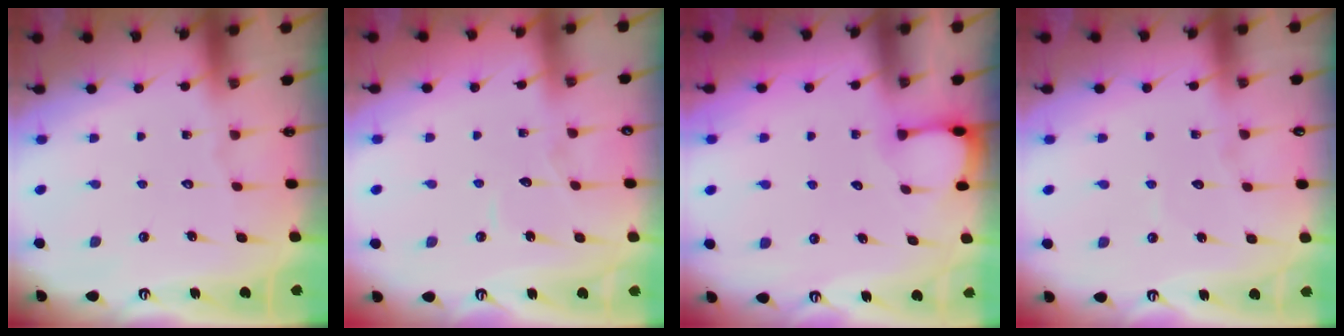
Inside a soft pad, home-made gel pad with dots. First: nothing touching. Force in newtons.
{"total": 3.7, "press": 3.6, "slide": 0.4}
{"total": 2.7, "press": 2.7, "slide": 0.4}
{"total": 2.6, "press": 2.6, "slide": 0.1}